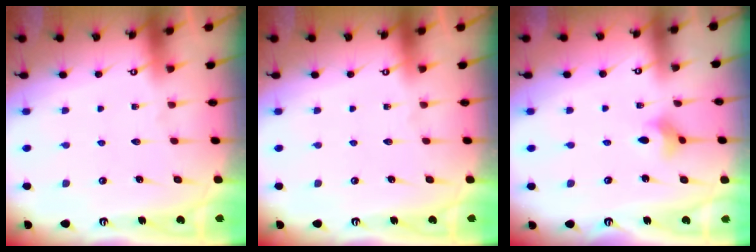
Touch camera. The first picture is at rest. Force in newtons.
{"total": 0.0}
{"total": 3.0, "press": 3.0, "slide": 0.3}